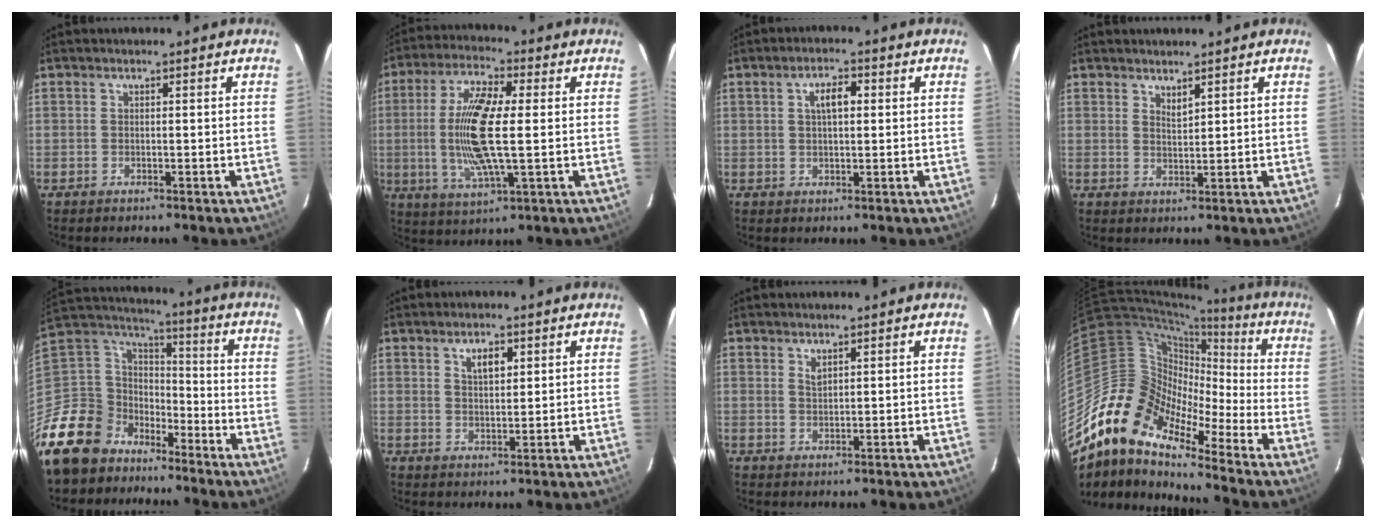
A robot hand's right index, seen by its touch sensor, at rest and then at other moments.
{"total": 14.2, "force": [0.1, 3.6, 13.8], "torque": [-0.277, 0.000, -0.003]}
{"total": 3.9, "force": [1.0, 1.8, 3.4], "torque": [-0.060, 0.011, 0.019]}
{"total": 1.9, "force": [1.7, 0.4, 0.8], "torque": [-0.014, -0.002, 0.030]}
{"total": 16.6, "force": [-12.3, 10.9, 3.0], "torque": [-0.108, 0.044, -0.222]}
{"total": 3.6, "force": [1.8, 1.7, 2.6], "torque": [-0.043, 0.005, 0.031]}
{"total": 1.3, "force": [1.0, 0.5, 0.7], "torque": [-0.011, 0.000, 0.020]}
{"total": 15.2, "force": [-11.9, 6.2, 7.3], "torque": [-0.115, 0.006, -0.253]}